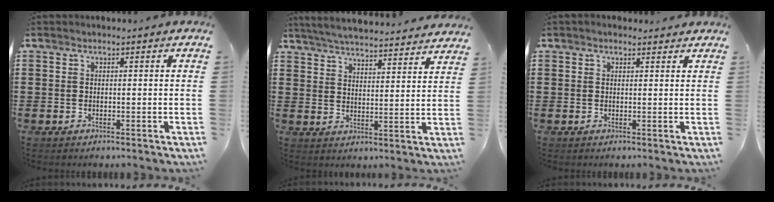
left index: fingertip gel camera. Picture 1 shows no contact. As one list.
[{"total": 5.2, "force": [5.1, -0.4, 0.9], "torque": [-0.040, -0.034, 0.087]}, {"total": 0.9, "force": [0.8, 0.4, 0.2], "torque": [-0.007, 0.004, 0.015]}]